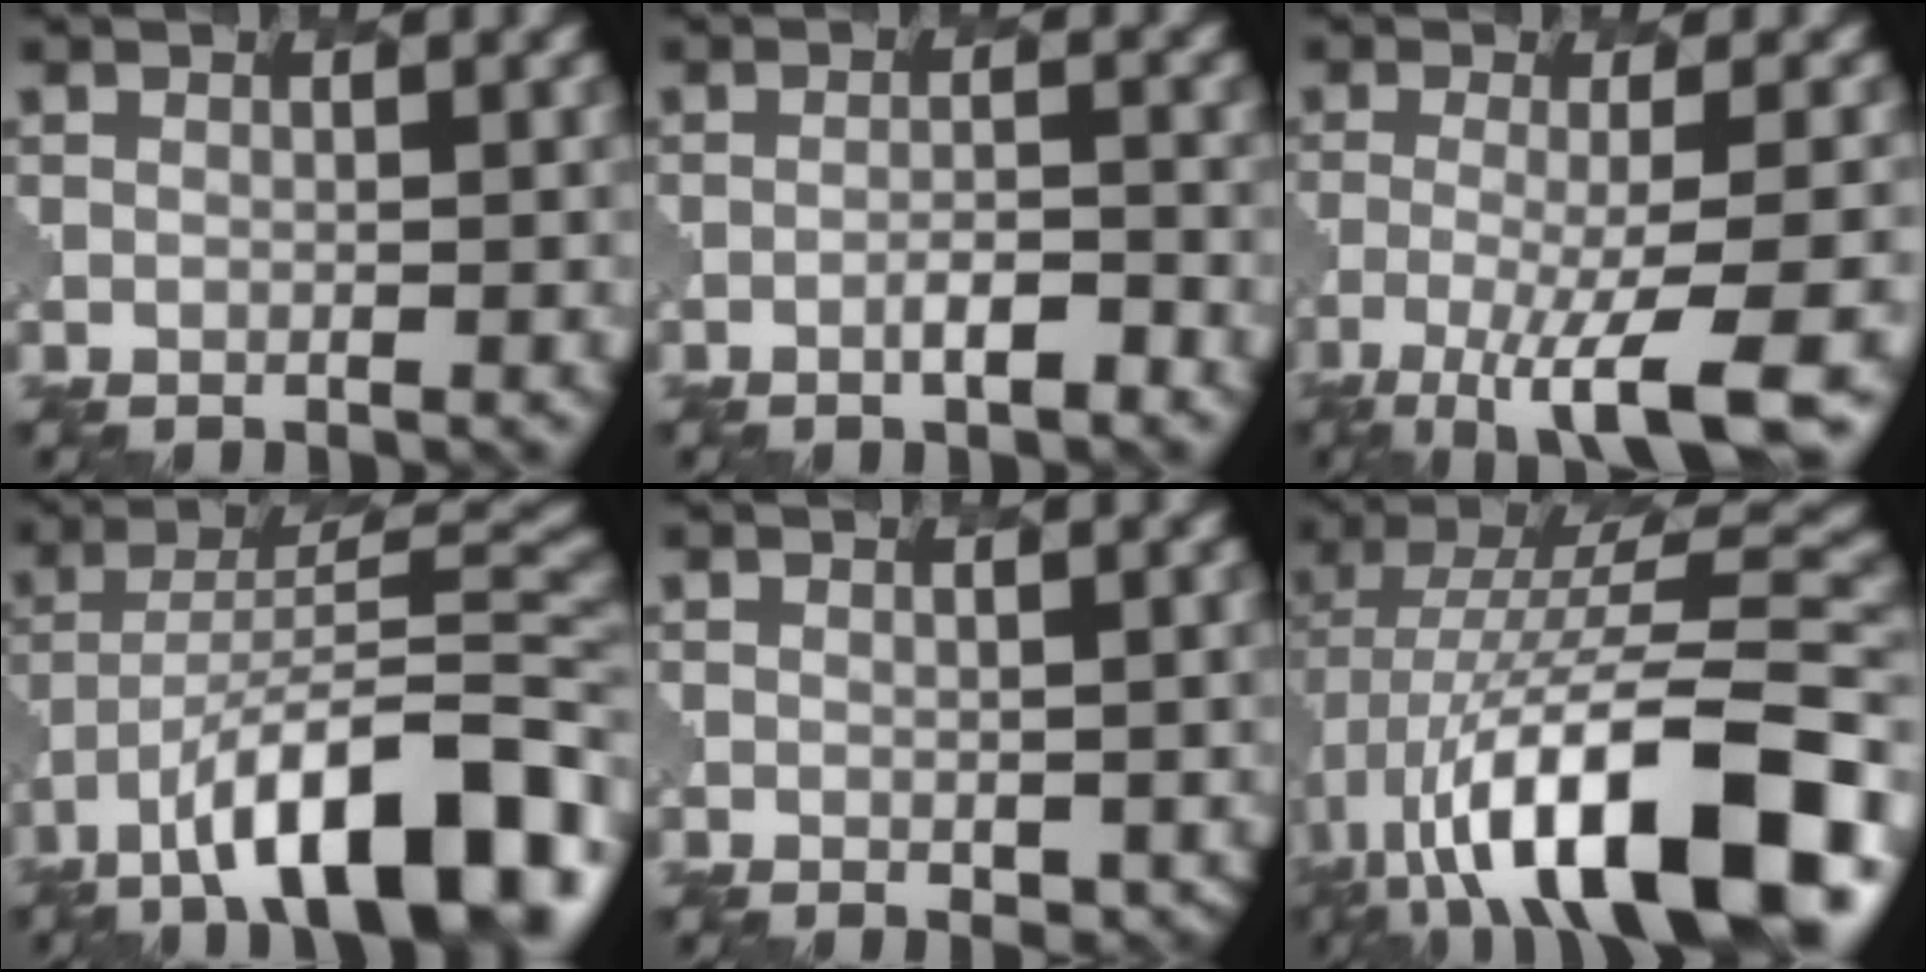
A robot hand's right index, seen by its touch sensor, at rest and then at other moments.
{"total": 1.9, "force": [-1.2, 0.3, 1.4], "torque": [-0.024, 0.006, -0.017]}
{"total": 8.4, "force": [-4.6, 1.7, 6.8], "torque": [-0.100, -0.008, -0.080]}
{"total": 13.4, "force": [-8.0, 4.5, 9.8], "torque": [-0.147, 0.013, -0.131]}
{"total": 1.2, "force": [-0.1, 0.9, 0.8], "torque": [-0.009, -0.005, 0.008]}
{"total": 15.8, "force": [-5.5, 5.9, 13.6], "torque": [-0.213, 0.029, -0.086]}